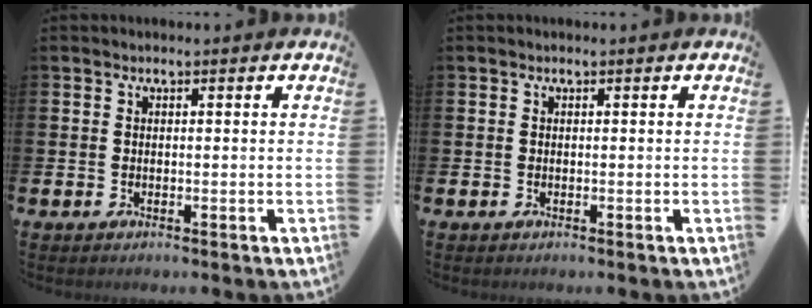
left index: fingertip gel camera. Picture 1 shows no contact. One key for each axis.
{"total": 0.0}